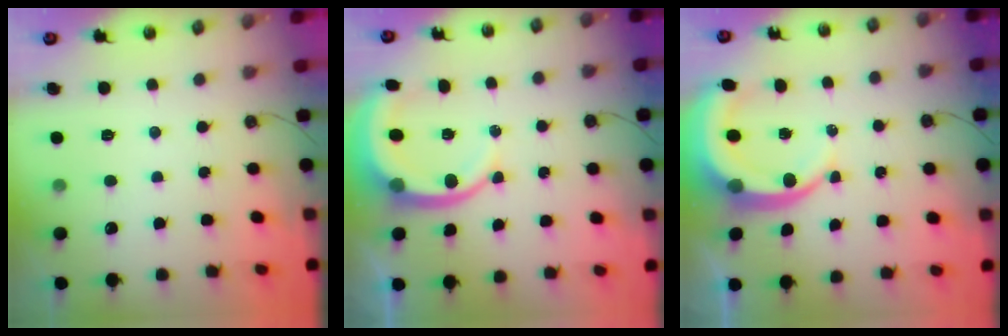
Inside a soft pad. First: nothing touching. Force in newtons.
{"total": 10.3, "press": 10.2, "slide": 1.2}
{"total": 9.2, "press": 9.1, "slide": 1.0}